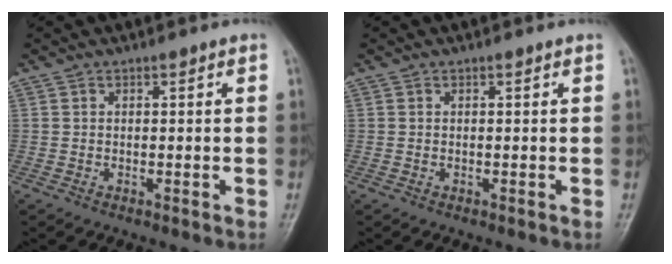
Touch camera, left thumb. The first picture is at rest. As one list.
[{"total": 0.0}]